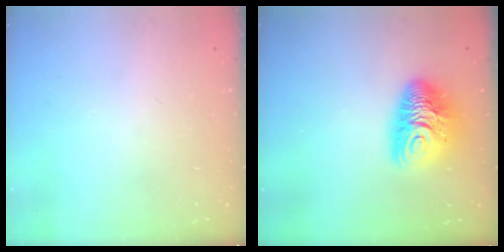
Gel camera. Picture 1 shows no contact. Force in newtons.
{"total": 11.9, "press": 11.9, "slide": 1.1}